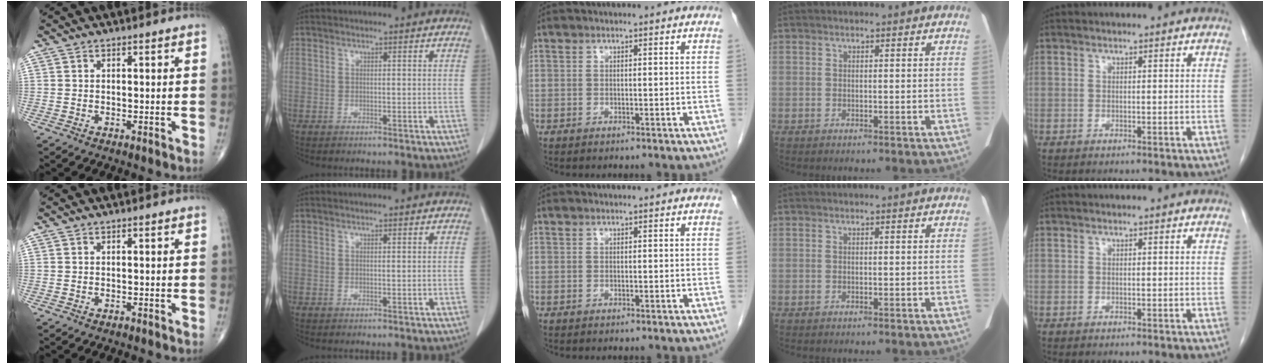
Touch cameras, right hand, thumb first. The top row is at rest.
{}